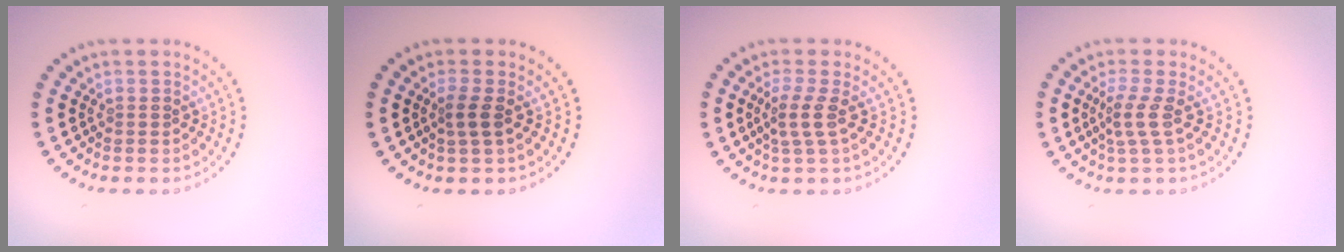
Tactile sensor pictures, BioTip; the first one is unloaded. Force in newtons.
{"total": 1.6, "press": 1.3, "slide": 0.8}
{"total": 2.2, "press": 1.6, "slide": 1.4}
{"total": 2.2, "press": 1.5, "slide": 1.5}